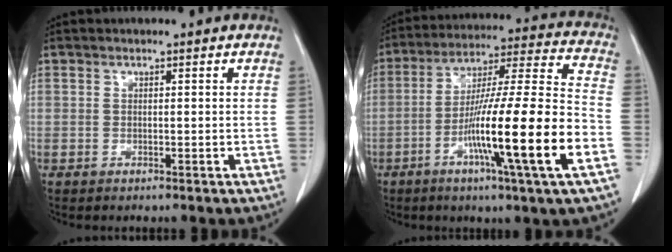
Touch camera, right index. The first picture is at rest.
{"total": 20.0, "force": [-7.1, -0.7, 18.7], "torque": [-0.313, -0.012, -0.121]}